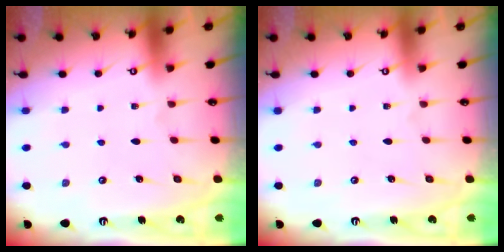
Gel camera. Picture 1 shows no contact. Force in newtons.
{"total": 0.0}